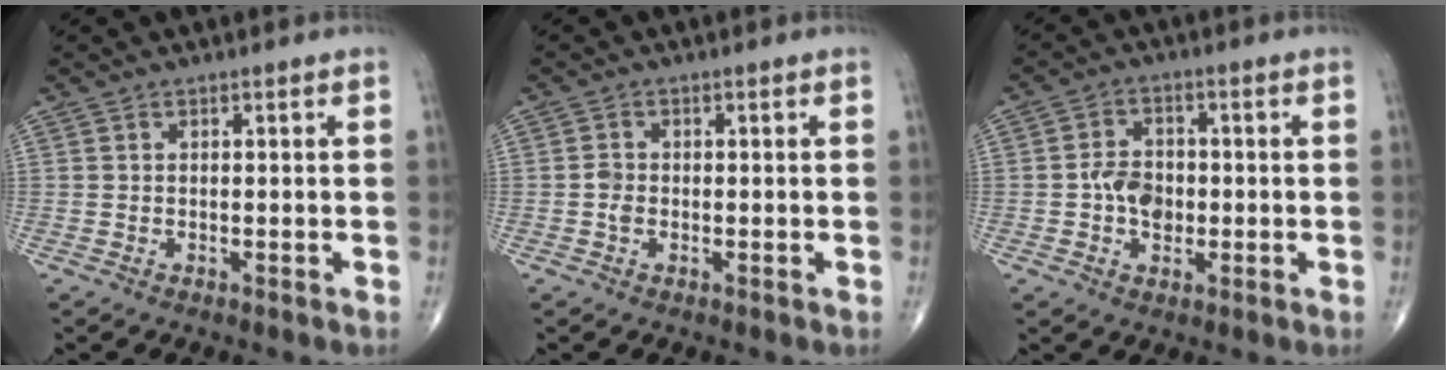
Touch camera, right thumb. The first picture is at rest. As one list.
[{"total": 1.6, "force": [-0.4, 1.2, 1.0], "torque": [-0.013, 0.002, -0.011]}, {"total": 6.0, "force": [-0.9, 4.4, 4.0], "torque": [-0.049, 0.012, -0.018]}]